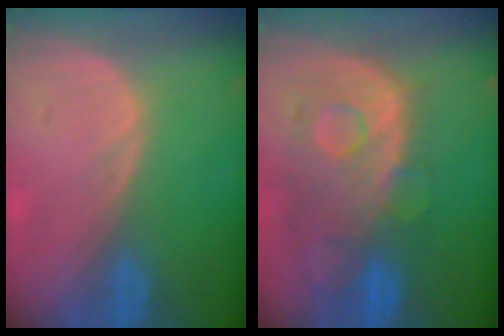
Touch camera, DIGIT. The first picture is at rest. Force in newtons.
{"total": 11.2, "press": 9.7, "slide": 5.6}